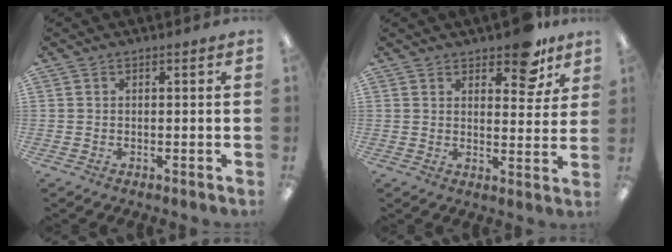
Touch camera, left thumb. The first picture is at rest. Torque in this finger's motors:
{"motor_torque": [0.82, 0.53, 0.48, -0.53, 0.08]}